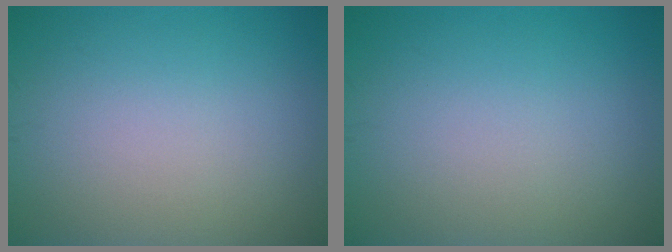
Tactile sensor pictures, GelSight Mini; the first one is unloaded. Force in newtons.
{"total": 0.0}